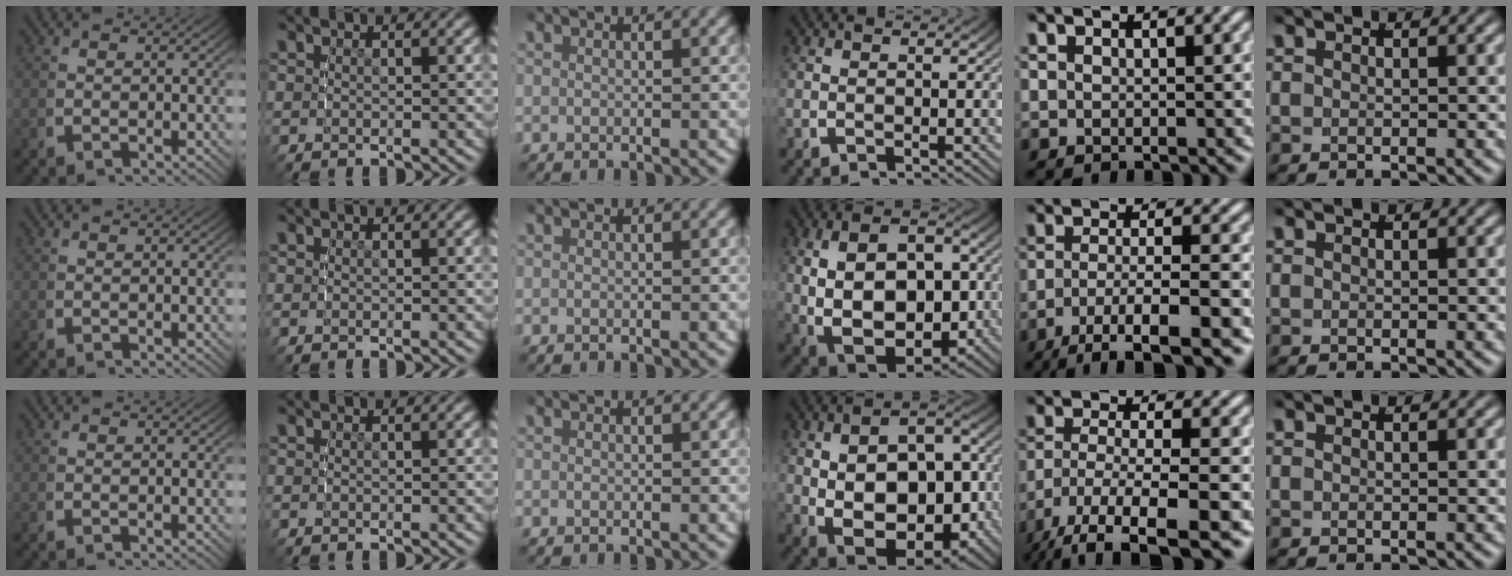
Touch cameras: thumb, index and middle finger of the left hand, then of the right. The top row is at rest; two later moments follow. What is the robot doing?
{"motion": "lift_and_place", "object": "bandage"}